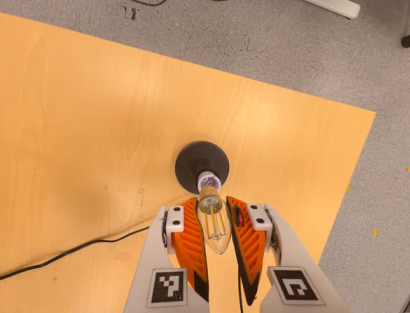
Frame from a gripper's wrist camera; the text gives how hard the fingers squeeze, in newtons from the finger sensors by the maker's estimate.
{"total": 23.6, "left": 26.4, "right": 20.8}